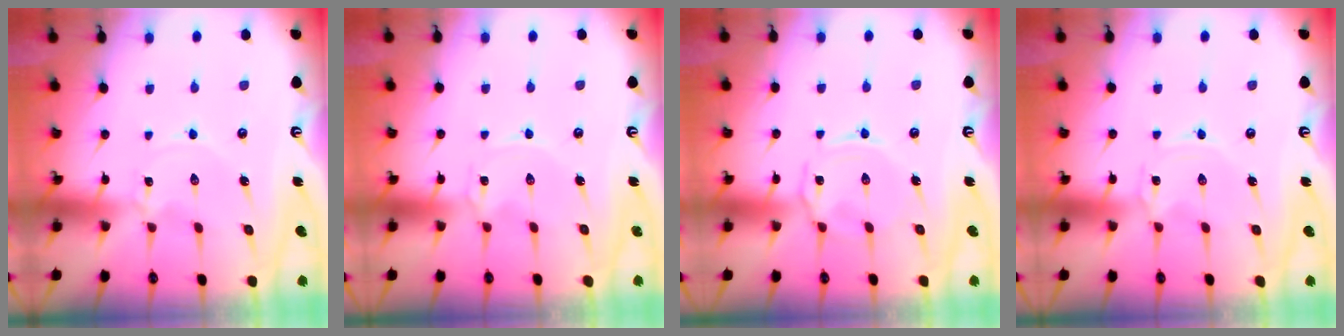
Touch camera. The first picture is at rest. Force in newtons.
{"total": 0.0}
{"total": 2.2, "press": 2.2, "slide": 0.6}
{"total": 0.0}